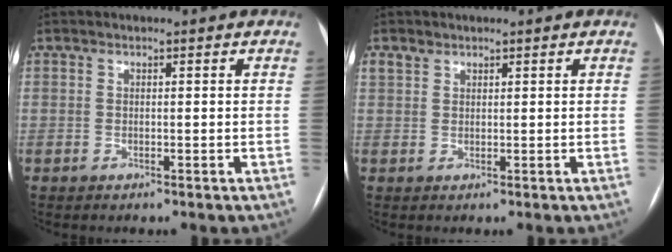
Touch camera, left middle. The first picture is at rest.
{"total": 1.5, "force": [1.1, 0.9, 0.3], "torque": [-0.006, 0.009, 0.023]}